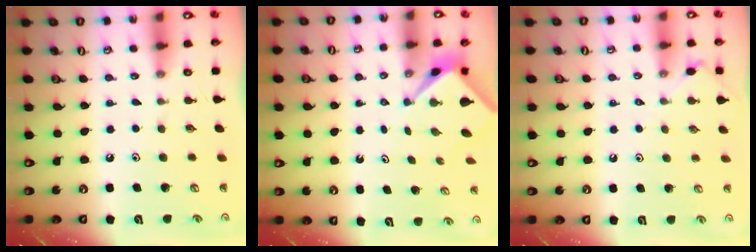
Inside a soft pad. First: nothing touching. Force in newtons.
{"total": 2.2, "press": 2.1, "slide": 0.2}
{"total": 3.5, "press": 3.4, "slide": 0.6}